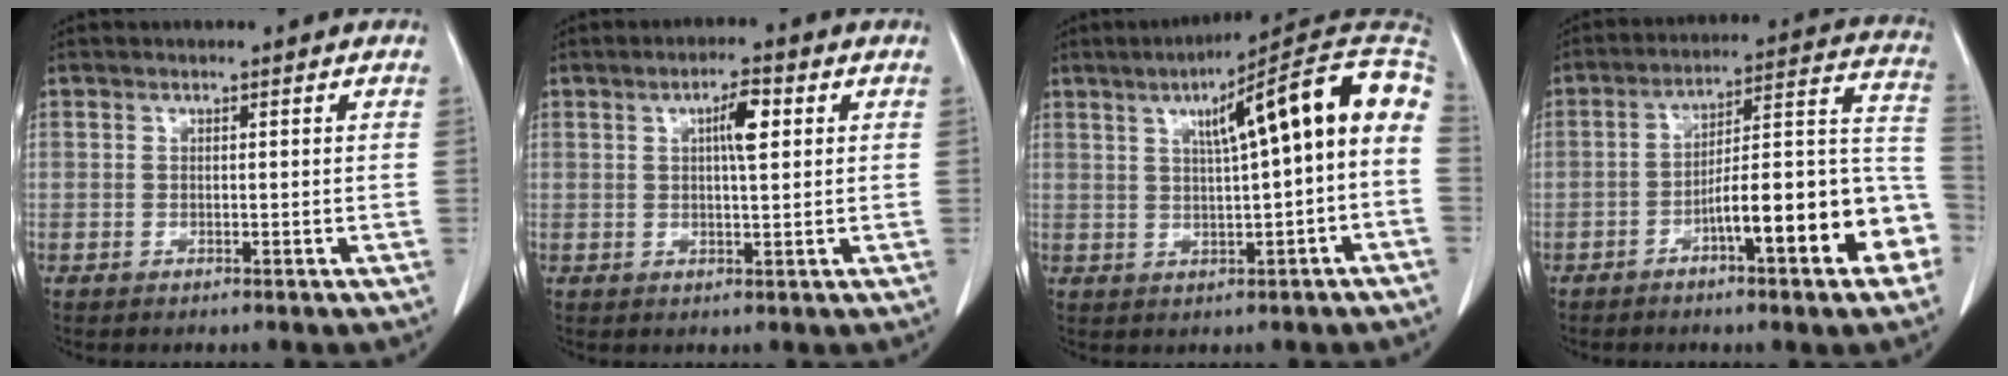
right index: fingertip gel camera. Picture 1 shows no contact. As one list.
[{"total": 4.3, "force": [1.3, 0.7, 4.0], "torque": [-0.069, 0.005, 0.021]}, {"total": 14.6, "force": [2.8, 0.9, 14.3], "torque": [-0.200, 0.038, 0.035]}, {"total": 16.3, "force": [-6.7, 2.9, 14.6], "torque": [-0.176, 0.040, -0.095]}]